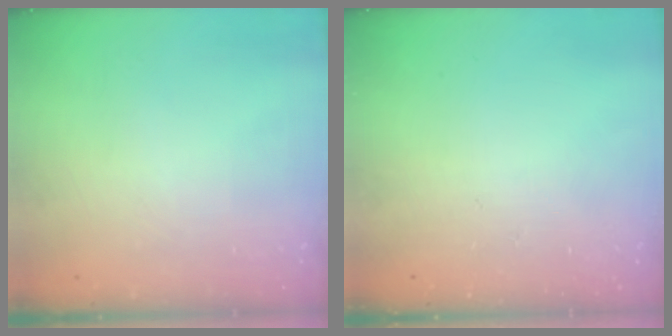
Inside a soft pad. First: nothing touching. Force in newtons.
{"total": 0.0}